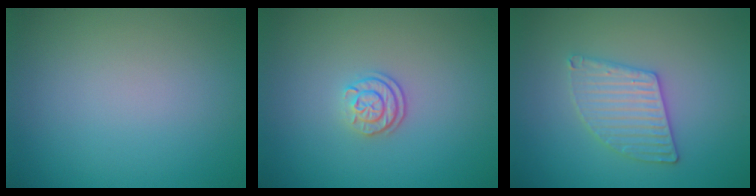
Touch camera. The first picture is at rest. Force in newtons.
{"total": 2.3, "press": 1.7, "slide": 1.5}
{"total": 3.0, "press": 3.0, "slide": 0.2}